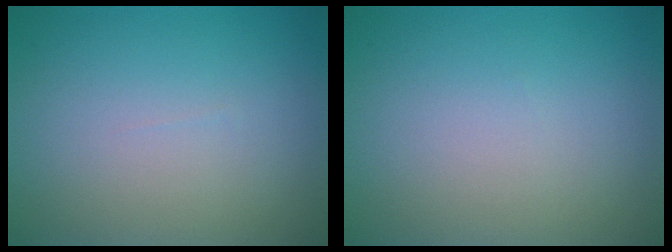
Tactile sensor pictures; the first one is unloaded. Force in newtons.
{"total": 0.0}